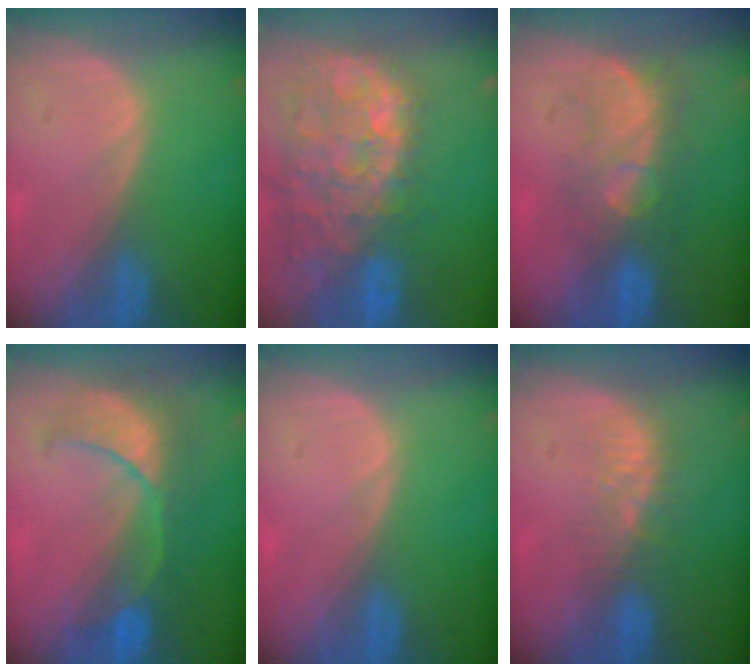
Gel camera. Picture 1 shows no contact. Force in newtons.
{"total": 14.6, "press": 11.8, "slide": 8.7}
{"total": 8.2, "press": 7.7, "slide": 2.8}
{"total": 8.1, "press": 8.0, "slide": 1.5}
{"total": 0.0}
{"total": 4.9, "press": 4.3, "slide": 2.2}